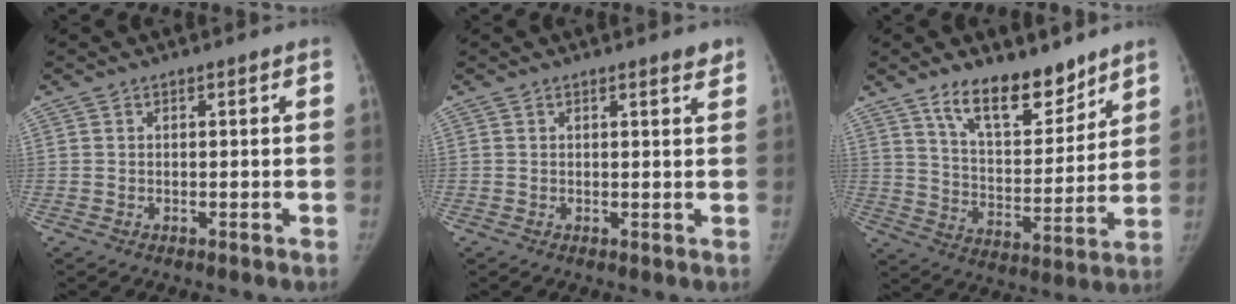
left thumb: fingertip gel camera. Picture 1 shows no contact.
{"total": 1.7, "force": [1.3, 0.3, 0.9], "torque": [-0.009, -0.009, 0.017]}
{"total": 14.6, "force": [10.7, 6.2, 7.9], "torque": [-0.086, -0.080, 0.187]}